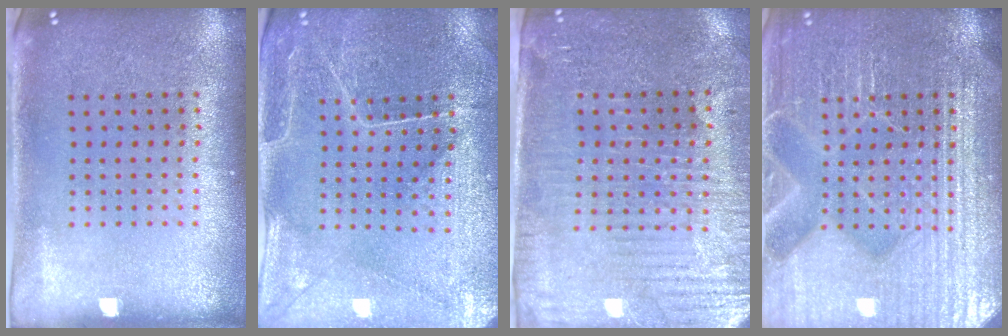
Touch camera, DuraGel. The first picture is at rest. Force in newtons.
{"total": 0.8, "press": 0.7, "slide": 0.4}
{"total": 3.7, "press": 3.5, "slide": 1.2}
{"total": 7.6, "press": 7.5, "slide": 1.0}